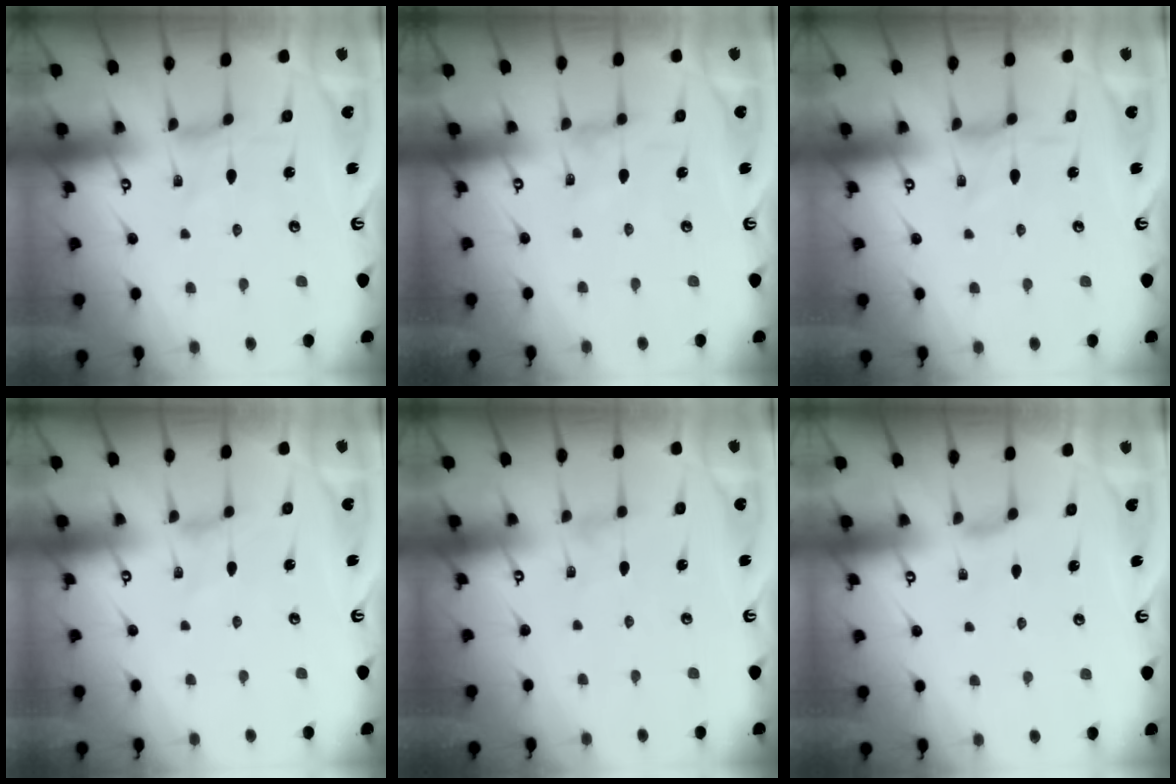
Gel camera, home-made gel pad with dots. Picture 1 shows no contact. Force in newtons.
{"total": 0.8, "press": 0.8, "slide": 0.3}
{"total": 0.9, "press": 0.9, "slide": 0.2}
{"total": 0.0}
{"total": 0.0}
{"total": 2.1, "press": 2.1, "slide": 0.4}